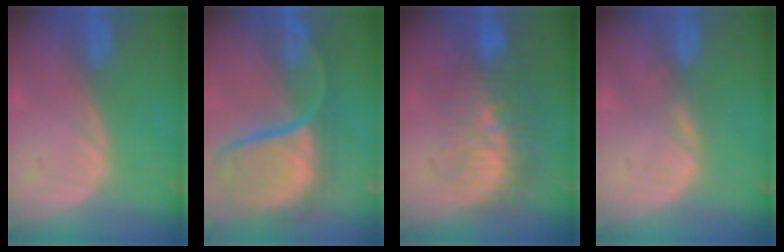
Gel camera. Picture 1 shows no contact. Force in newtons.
{"total": 12.0, "press": 9.9, "slide": 6.9}
{"total": 9.6, "press": 8.9, "slide": 3.5}
{"total": 1.3, "press": 1.3, "slide": 0.2}